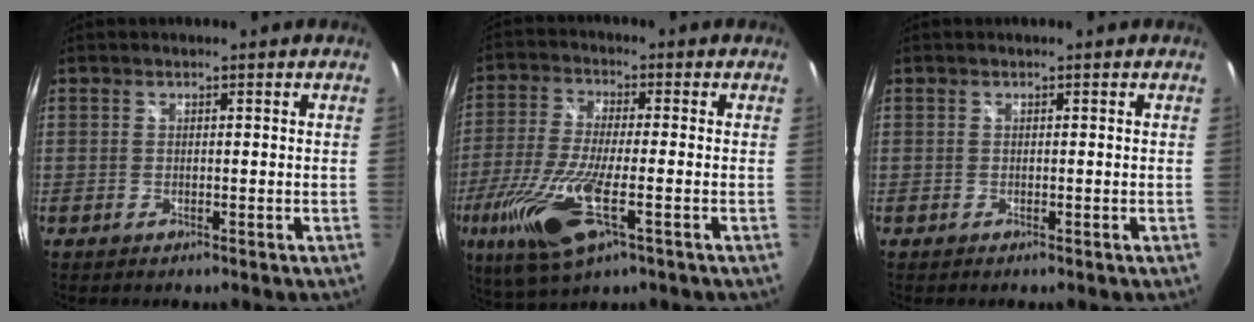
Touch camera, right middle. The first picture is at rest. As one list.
[{"total": 15.1, "force": [-6.2, 4.5, 13.0], "torque": [-0.282, -0.038, -0.117]}, {"total": 0.0}]